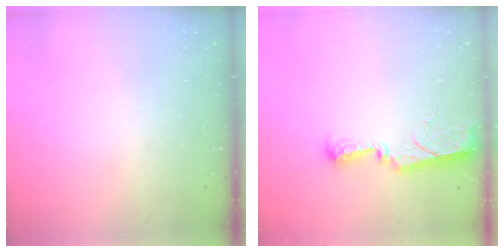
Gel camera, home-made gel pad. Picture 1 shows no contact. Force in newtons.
{"total": 10.7, "press": 9.0, "slide": 5.8}